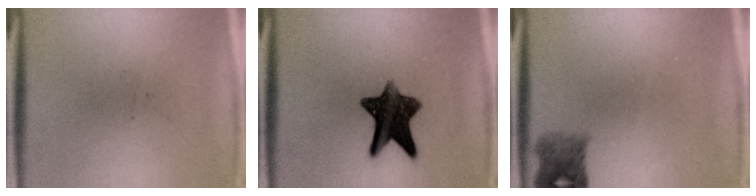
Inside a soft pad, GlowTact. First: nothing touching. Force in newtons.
{"total": 10.6}
{"total": 3.1}